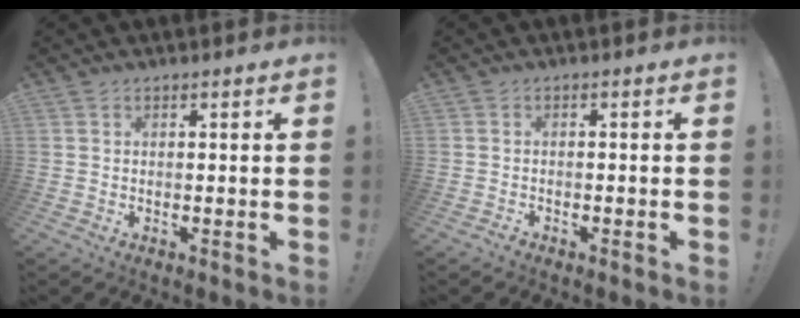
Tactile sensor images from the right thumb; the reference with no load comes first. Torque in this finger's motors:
{"motor_torque": [0.18, -0.13, 0.07, -0.12, 0.01]}